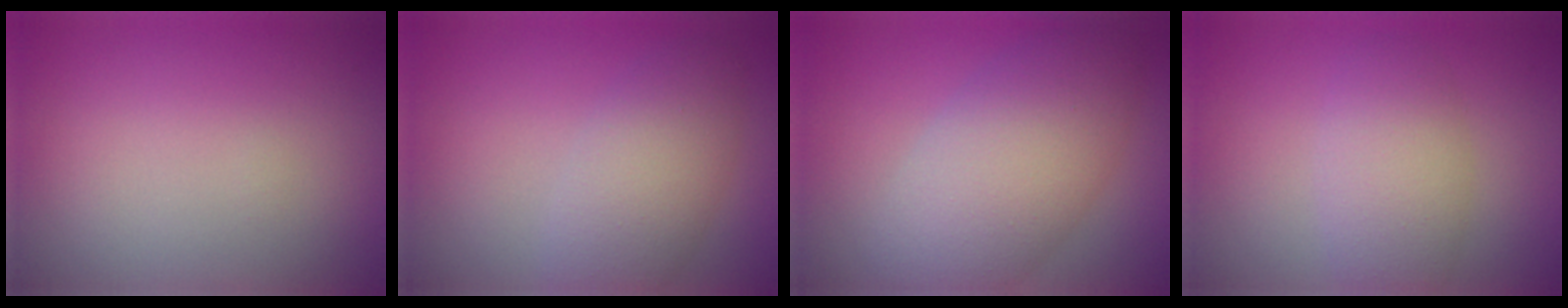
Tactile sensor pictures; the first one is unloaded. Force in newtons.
{"total": 4.5, "press": 4.5, "slide": 0.2}
{"total": 7.8, "press": 7.8, "slide": 0.6}
{"total": 2.7, "press": 2.7, "slide": 0.3}